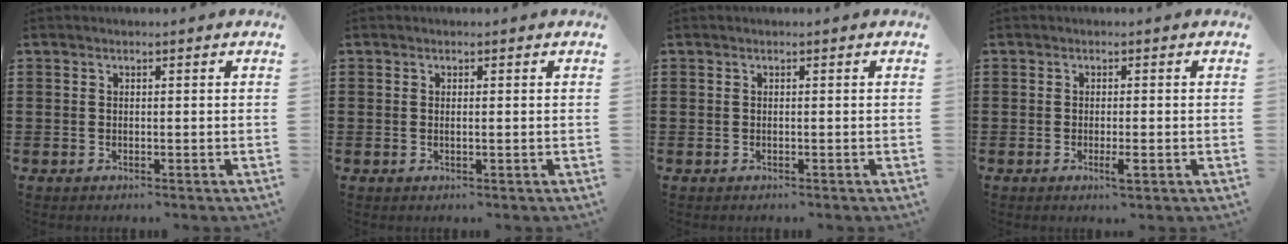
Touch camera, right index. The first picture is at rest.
{"total": 0.5, "force": [0.1, 0.0, 0.5], "torque": [-0.009, -0.002, 0.001]}
{"total": 0.0}
{"total": 2.2, "force": [-0.9, 0.2, 1.9], "torque": [-0.040, -0.006, -0.018]}